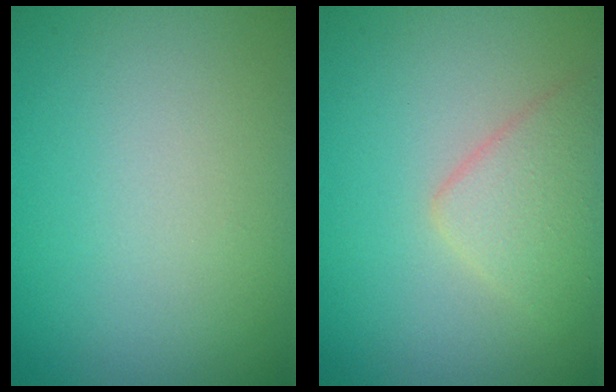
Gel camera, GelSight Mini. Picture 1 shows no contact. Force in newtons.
{"total": 2.9, "press": 2.9, "slide": 0.1}